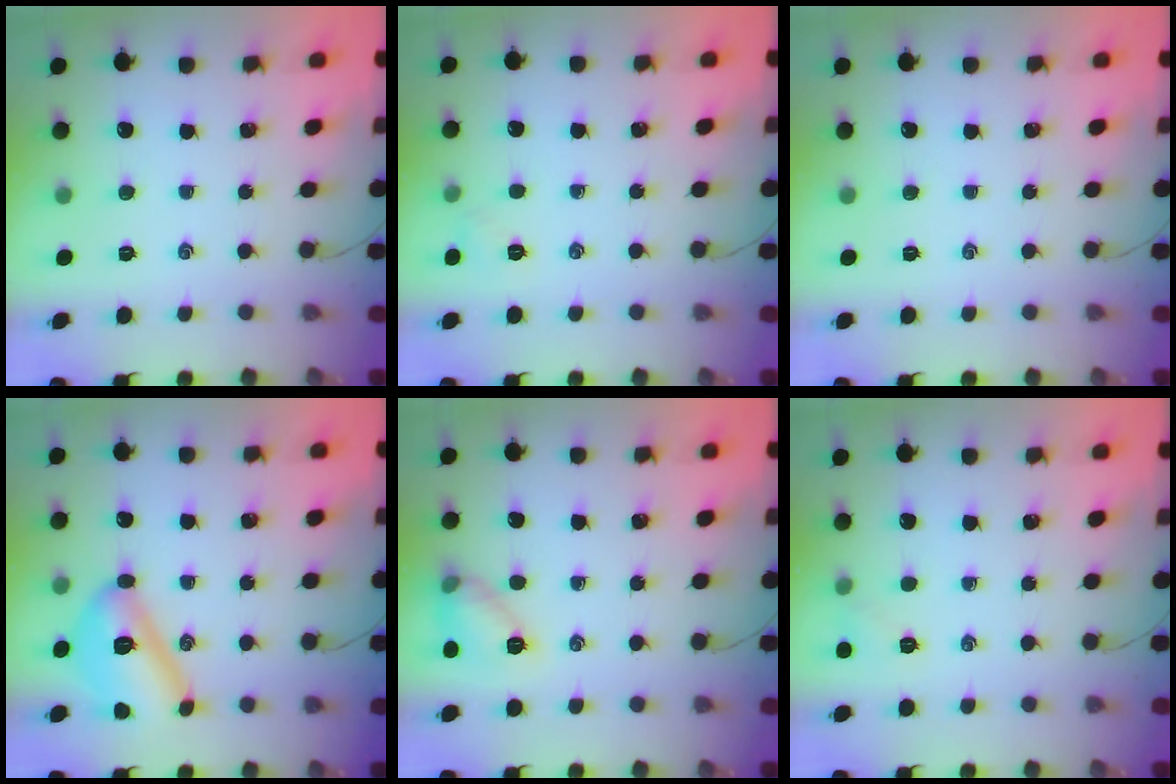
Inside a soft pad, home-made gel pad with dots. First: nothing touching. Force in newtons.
{"total": 3.8, "press": 3.6, "slide": 1.2}
{"total": 0.0}
{"total": 13.4, "press": 13.4, "slide": 1.2}
{"total": 9.7, "press": 9.6, "slide": 1.4}
{"total": 5.0, "press": 4.7, "slide": 1.5}